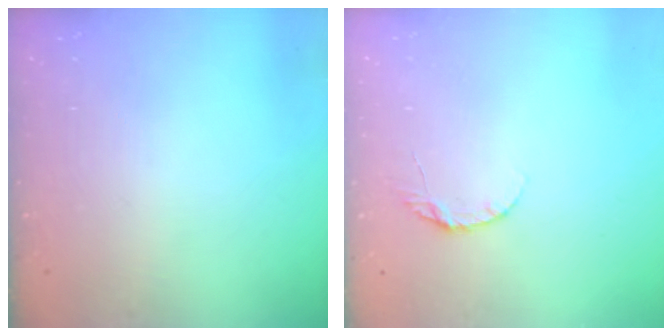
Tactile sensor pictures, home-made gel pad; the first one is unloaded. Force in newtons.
{"total": 4.1, "press": 4.1, "slide": 0.5}